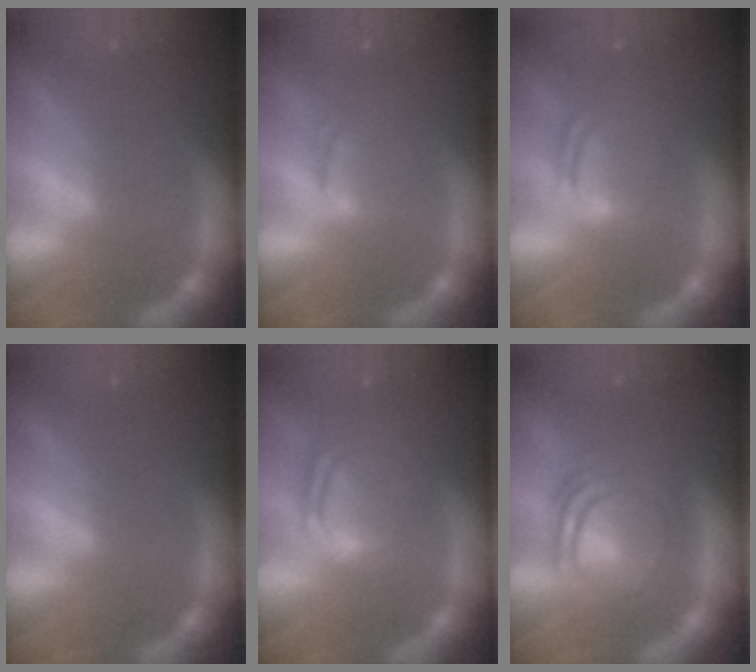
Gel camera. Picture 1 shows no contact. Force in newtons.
{"total": 3.0}
{"total": 5.6}
{"total": 0.0}
{"total": 7.0}
{"total": 8.6}